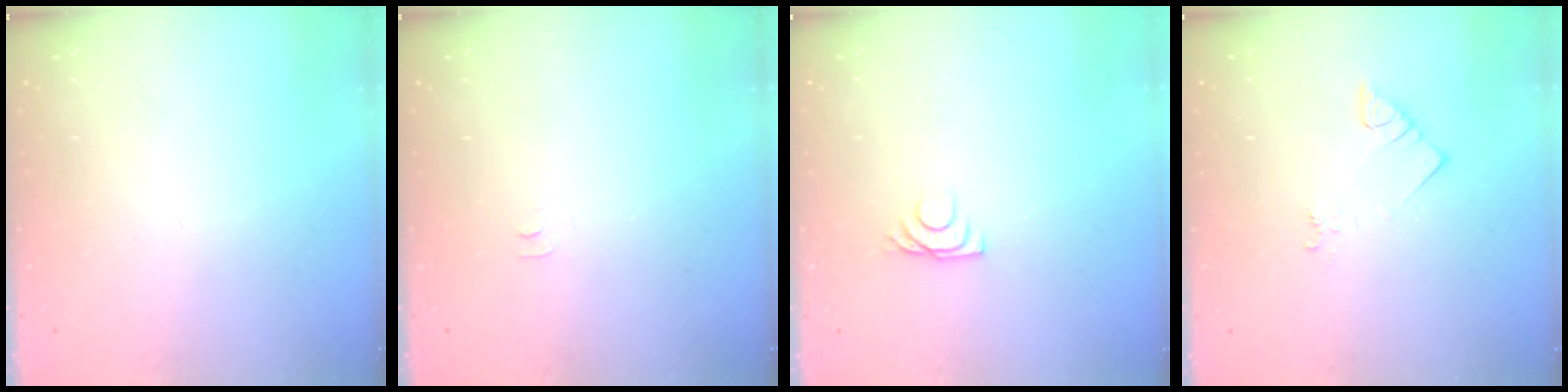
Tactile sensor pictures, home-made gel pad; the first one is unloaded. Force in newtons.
{"total": 4.6, "press": 4.5, "slide": 0.6}
{"total": 5.3, "press": 5.3, "slide": 0.6}
{"total": 2.1, "press": 2.0, "slide": 0.5}